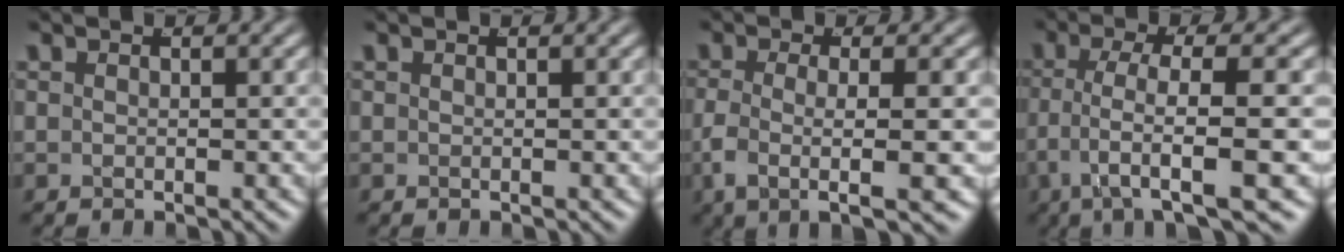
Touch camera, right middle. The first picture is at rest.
{"total": 0.0}
{"total": 5.6, "force": [-1.9, 1.7, 5.0], "torque": [-0.096, -0.022, -0.019]}
{"total": 6.7, "force": [-3.1, 1.9, 5.6], "torque": [-0.113, -0.031, -0.039]}